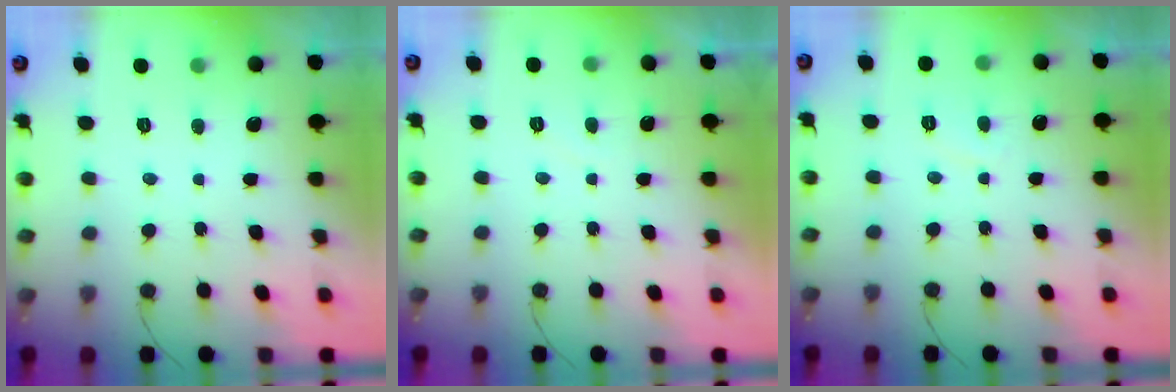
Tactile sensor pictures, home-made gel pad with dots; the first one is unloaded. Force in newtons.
{"total": 0.6, "press": 0.3, "slide": 0.5}
{"total": 1.6, "press": 1.6, "slide": 0.5}